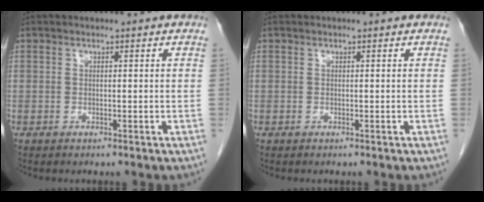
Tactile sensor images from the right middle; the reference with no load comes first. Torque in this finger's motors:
{"motor_torque": [0.00, 0.00, 0.00, 0.00]}